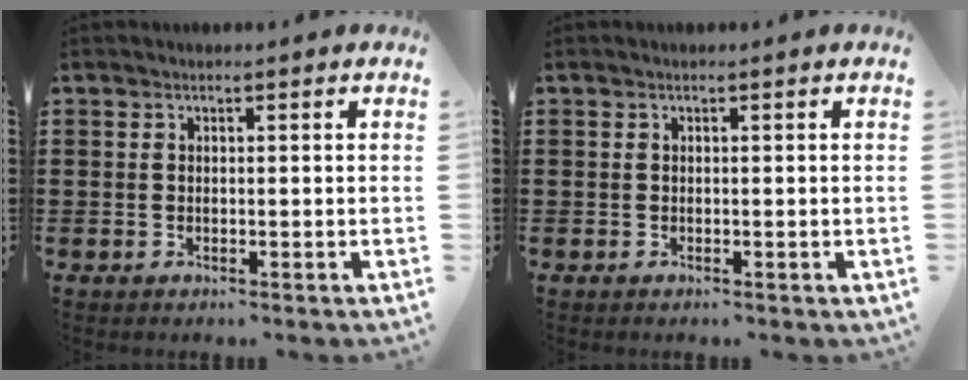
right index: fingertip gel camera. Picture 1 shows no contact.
{"total": 0.0}